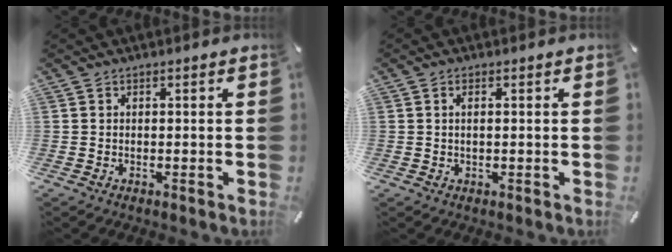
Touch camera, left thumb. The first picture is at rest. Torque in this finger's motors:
{"motor_torque": [-0.30, -0.48, -0.12, 0.09, -0.04]}